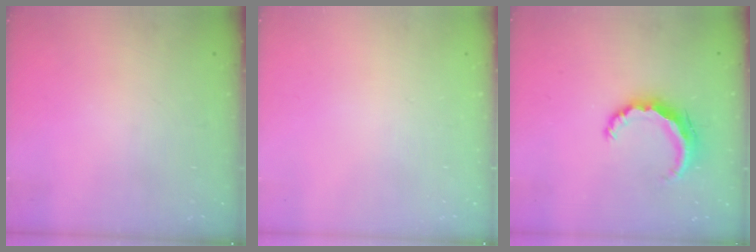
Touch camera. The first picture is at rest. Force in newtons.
{"total": 0.0}
{"total": 7.9, "press": 7.9, "slide": 0.5}